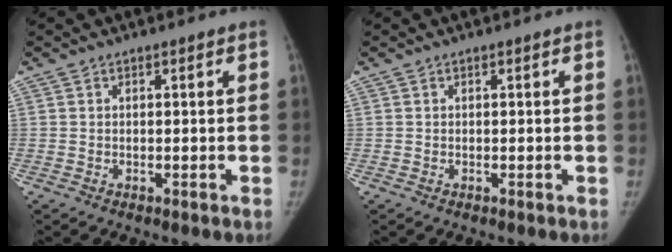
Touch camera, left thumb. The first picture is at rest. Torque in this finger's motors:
{"motor_torque": [-0.14, 0.09, 0.19, -0.11, 0.00]}